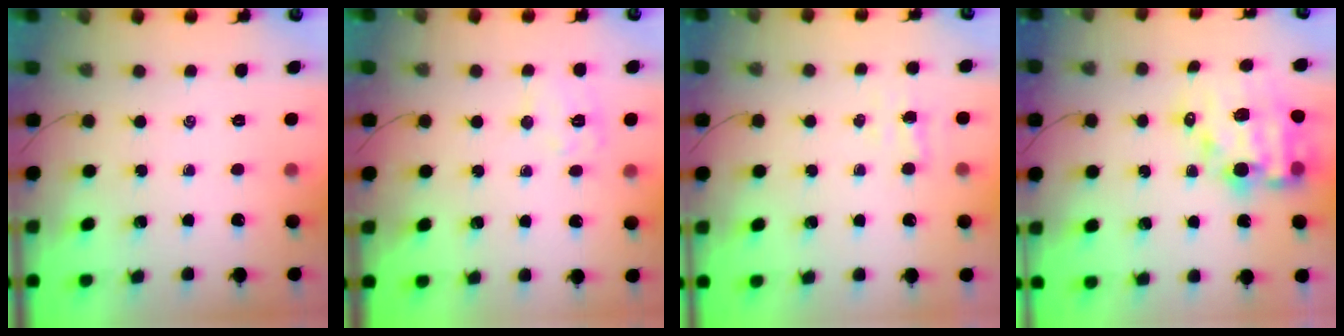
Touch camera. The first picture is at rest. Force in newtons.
{"total": 7.8, "press": 7.8, "slide": 0.6}
{"total": 2.5, "press": 2.3, "slide": 0.8}
{"total": 14.5, "press": 14.0, "slide": 3.7}